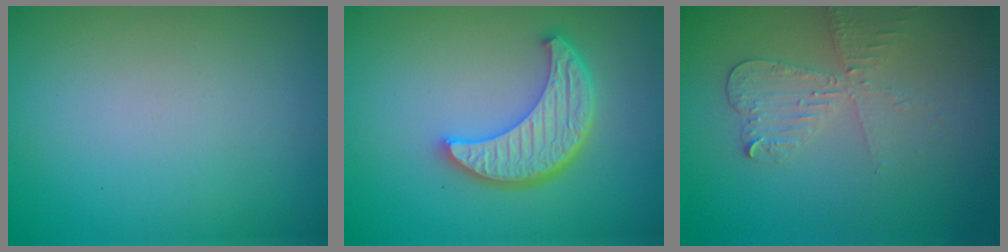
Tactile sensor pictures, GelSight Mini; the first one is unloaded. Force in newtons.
{"total": 5.7, "press": 4.3, "slide": 3.7}
{"total": 3.3, "press": 2.8, "slide": 1.6}